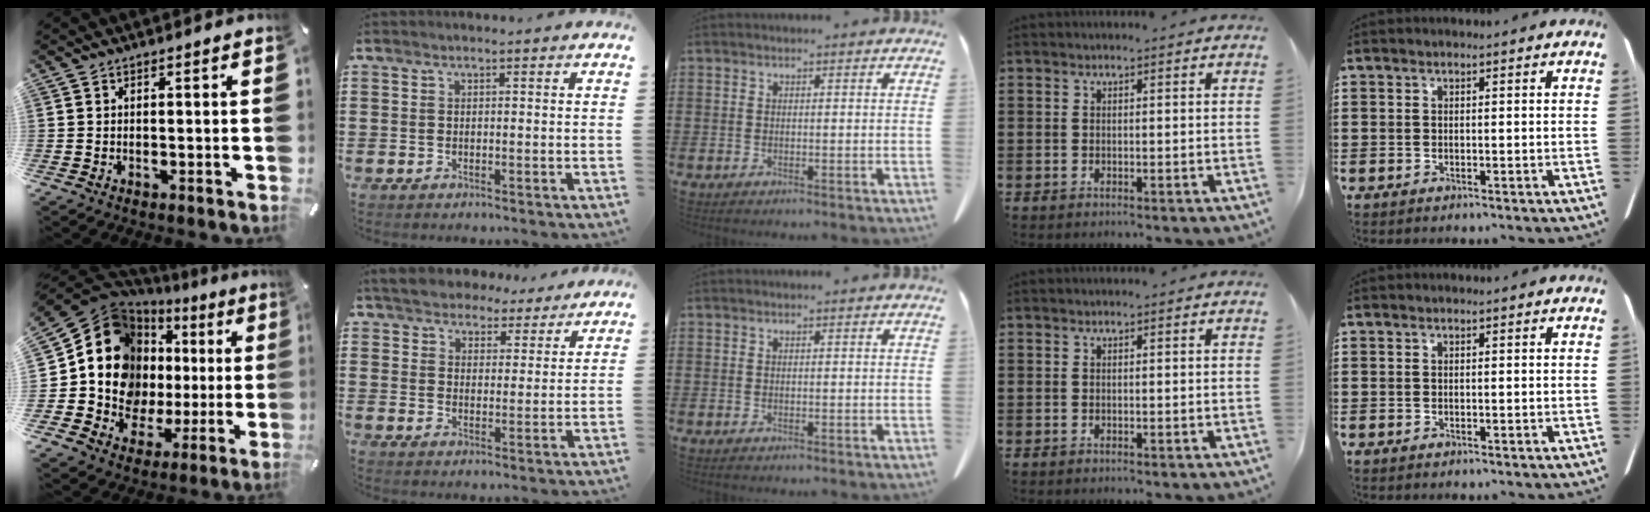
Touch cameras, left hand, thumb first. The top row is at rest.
{"thumb": {"total": 17.3, "force": [3.8, 14.7, 8.2], "torque": [-0.146, -0.046, 0.087]}, "index": {"total": 4.8, "force": [4.6, 1.4, 0.2], "torque": [-0.030, -0.016, 0.081]}}